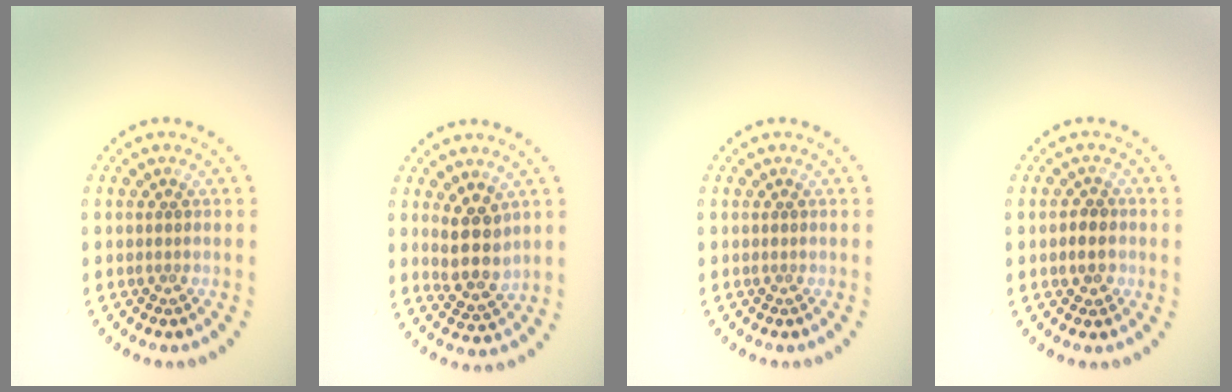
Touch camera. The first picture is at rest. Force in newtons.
{"total": 3.7, "press": 3.4, "slide": 1.4}
{"total": 0.0}
{"total": 2.3, "press": 2.2, "slide": 0.5}